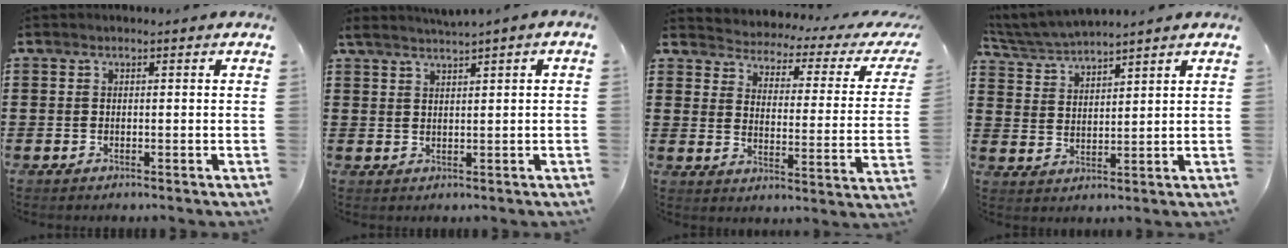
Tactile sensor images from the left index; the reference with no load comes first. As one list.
[{"total": 1.3, "force": [1.1, -0.4, 0.6], "torque": [-0.012, -0.003, 0.022]}, {"total": 1.5, "force": [1.4, 0.3, 0.3], "torque": [-0.025, -0.023, 0.011]}, {"total": 4.6, "force": [4.5, 0.2, 0.9], "torque": [-0.036, -0.018, 0.082]}]